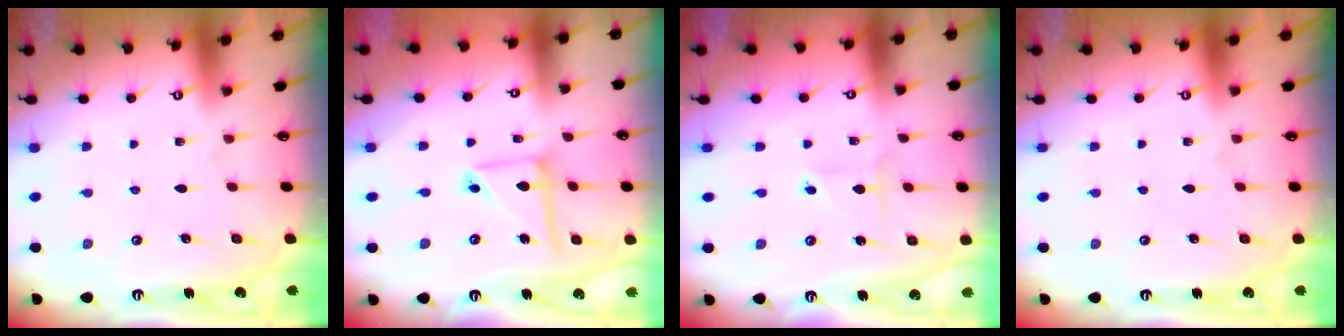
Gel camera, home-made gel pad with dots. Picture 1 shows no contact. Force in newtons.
{"total": 10.0, "press": 9.9, "slide": 0.8}
{"total": 2.2, "press": 2.2, "slide": 0.2}
{"total": 0.0}